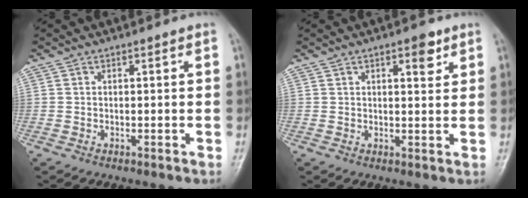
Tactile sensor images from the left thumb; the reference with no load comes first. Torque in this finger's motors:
{"motor_torque": [0.13, 0.21, -0.29, -0.14, 0.05]}